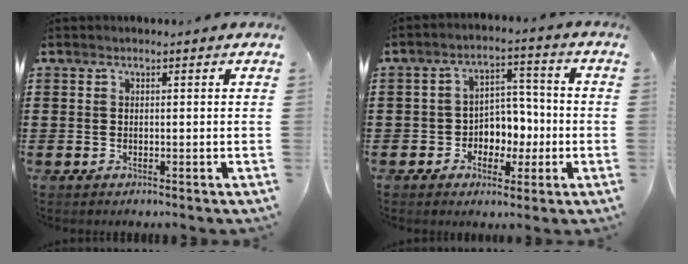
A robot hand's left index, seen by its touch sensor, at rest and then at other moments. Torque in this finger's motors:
{"motor_torque": [0.40, 0.32, 0.22, 0.07]}